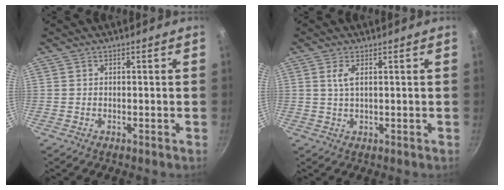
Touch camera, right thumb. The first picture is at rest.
{"total": 2.7, "force": [0.9, 1.0, 2.4], "torque": [-0.050, -0.003, 0.020]}